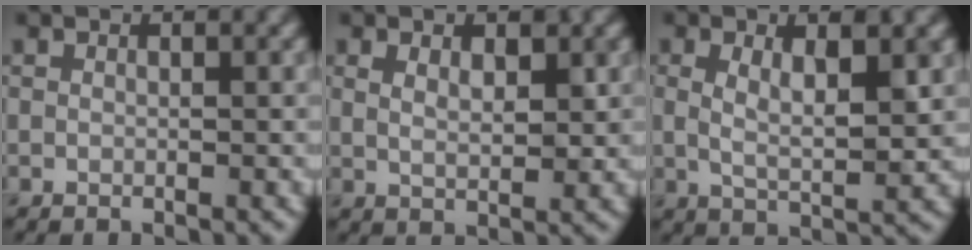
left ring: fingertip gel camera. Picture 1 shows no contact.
{"total": 2.5, "force": [1.2, 1.2, 1.9], "torque": [-0.032, -0.004, 0.024]}
{"total": 4.1, "force": [1.2, 1.3, 3.7], "torque": [-0.070, -0.005, 0.022]}